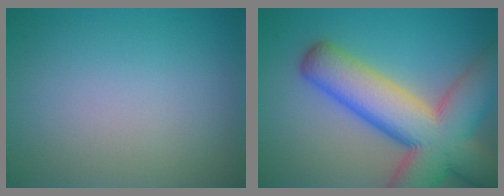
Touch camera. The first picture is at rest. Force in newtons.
{"total": 13.4, "press": 13.4, "slide": 0.8}